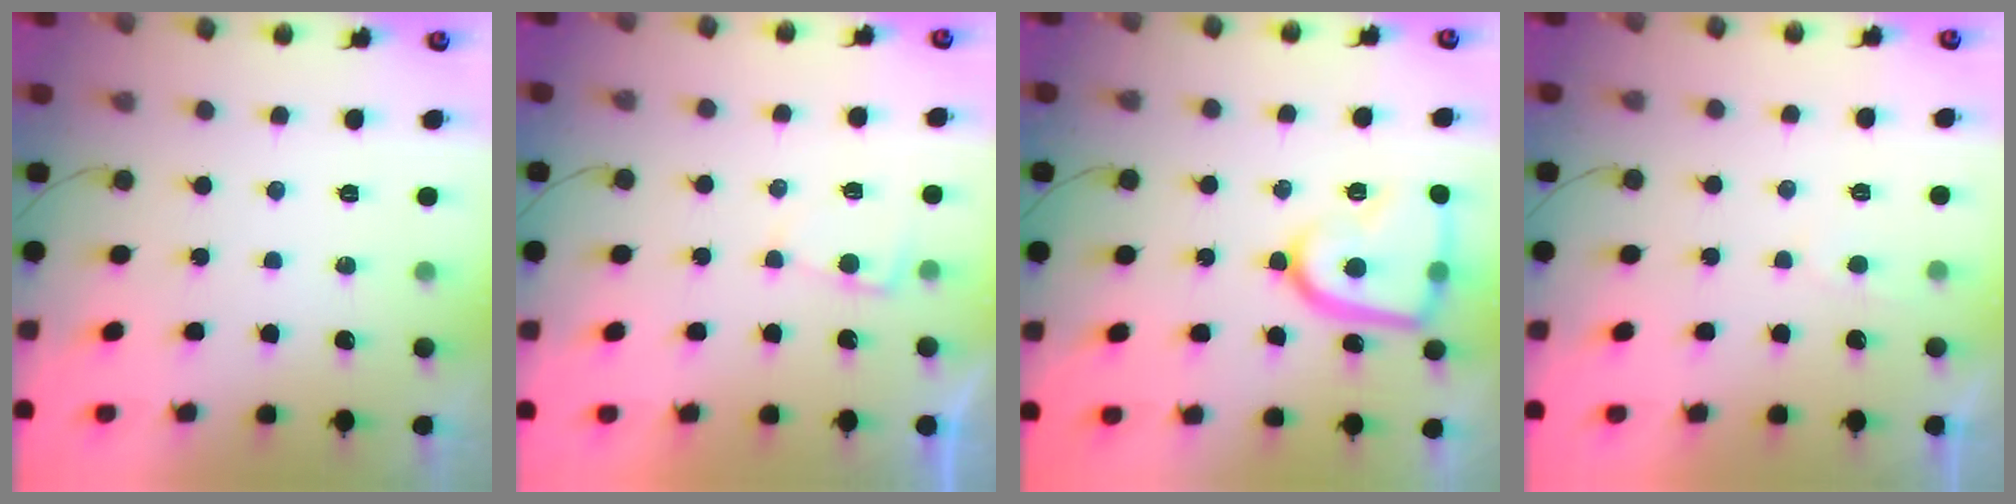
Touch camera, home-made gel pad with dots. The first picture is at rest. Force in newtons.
{"total": 2.1, "press": 2.1, "slide": 0.3}
{"total": 16.2, "press": 16.2, "slide": 1.5}
{"total": 1.4, "press": 1.4, "slide": 0.2}